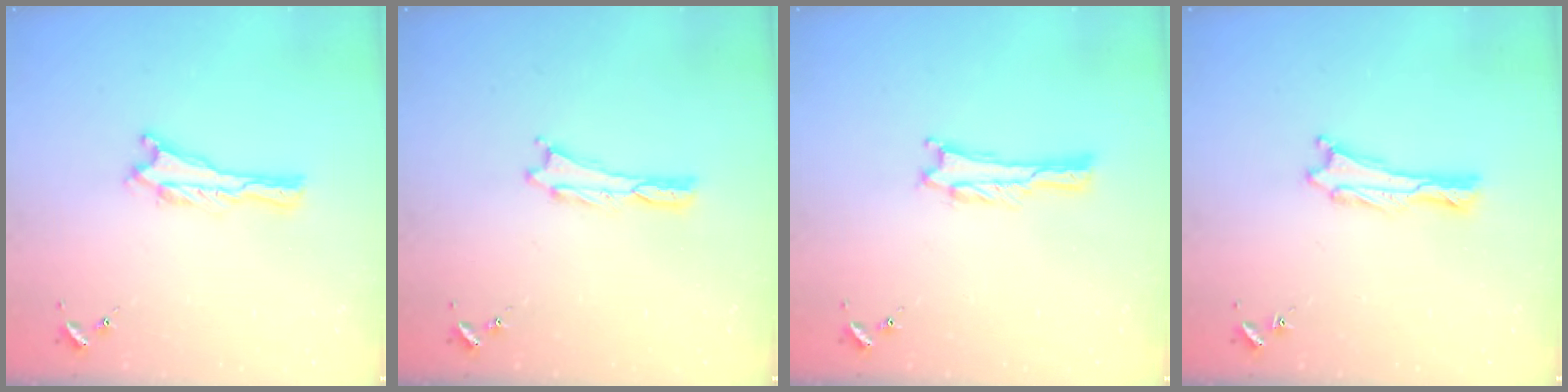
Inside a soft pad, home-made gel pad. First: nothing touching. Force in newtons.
{"total": 0.0}
{"total": 0.9, "press": 0.9, "slide": 0.1}
{"total": 0.6, "press": 0.6, "slide": 0.2}